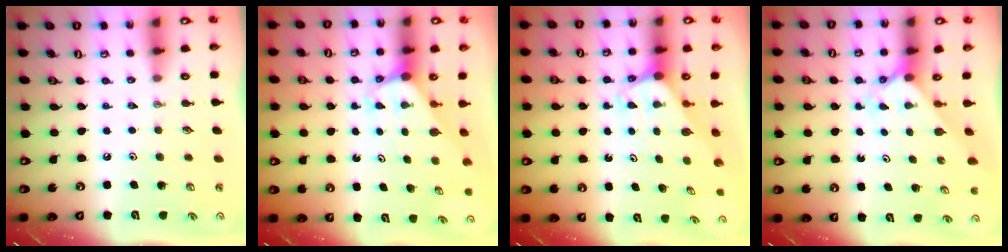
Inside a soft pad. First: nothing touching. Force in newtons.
{"total": 2.9, "press": 2.9, "slide": 0.2}
{"total": 1.8, "press": 1.8, "slide": 0.1}
{"total": 2.0, "press": 2.0, "slide": 0.2}